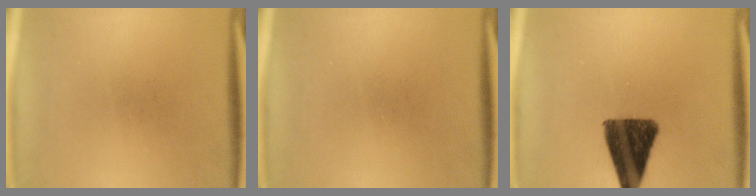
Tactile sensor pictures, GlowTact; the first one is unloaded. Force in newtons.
{"total": 0.0}
{"total": 12.5}